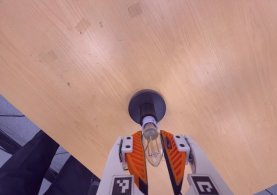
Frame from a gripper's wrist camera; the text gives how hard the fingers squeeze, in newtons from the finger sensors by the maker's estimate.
{"total": 15.5, "left": 16.5, "right": 14.6}